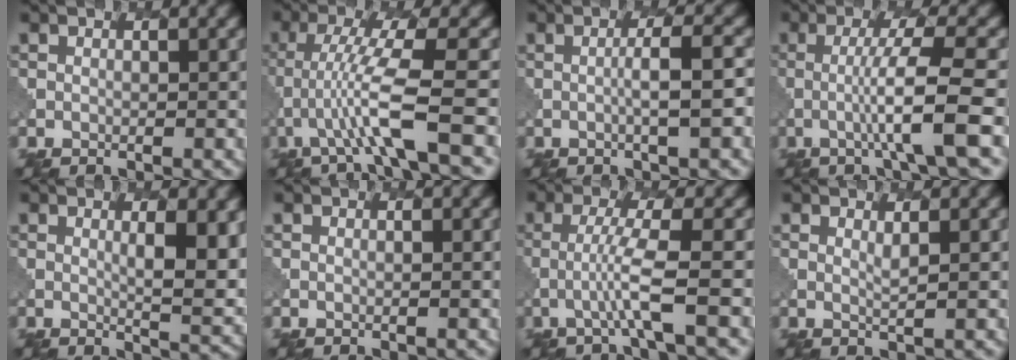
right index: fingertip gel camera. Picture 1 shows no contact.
{"total": 5.6, "force": [-1.9, 0.2, 5.3], "torque": [-0.110, 0.004, -0.035]}
{"total": 3.0, "force": [0.0, 0.4, 2.9], "torque": [-0.042, 0.009, -0.010]}
{"total": 6.2, "force": [-1.0, 0.7, 6.1], "torque": [-0.100, 0.007, -0.025]}
{"total": 5.5, "force": [1.3, 1.4, 5.2], "torque": [-0.071, -0.008, 0.028]}
{"total": 0.0}
{"total": 3.5, "force": [-0.8, 0.1, 3.4], "torque": [-0.064, 0.006, -0.027]}
{"total": 0.9, "force": [0.9, 0.0, 0.3], "torque": [-0.010, -0.004, 0.013]}